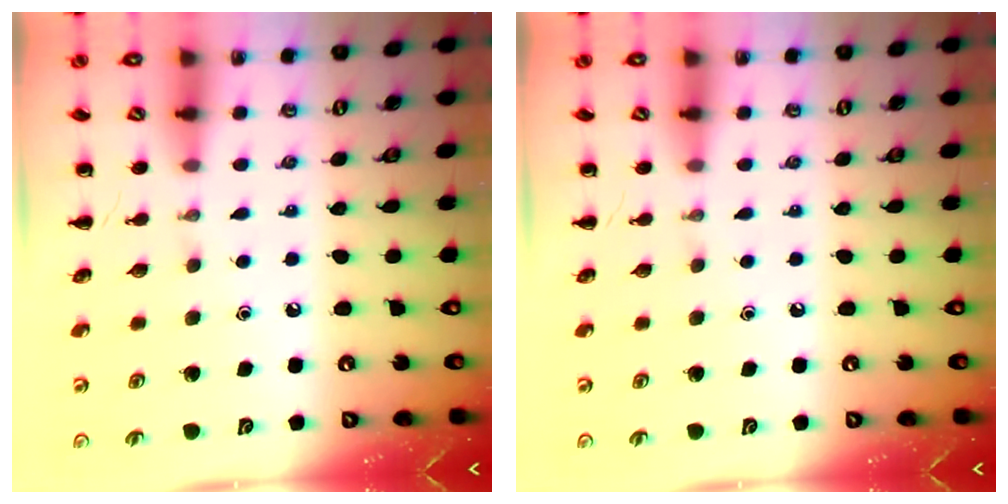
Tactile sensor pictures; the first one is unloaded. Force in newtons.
{"total": 0.0}